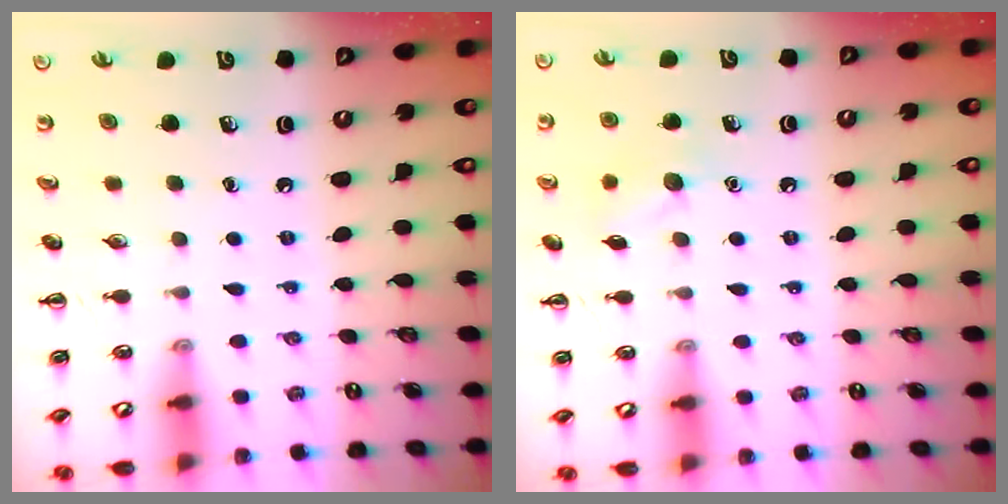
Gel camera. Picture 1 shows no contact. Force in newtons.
{"total": 8.2, "press": 8.0, "slide": 1.9}